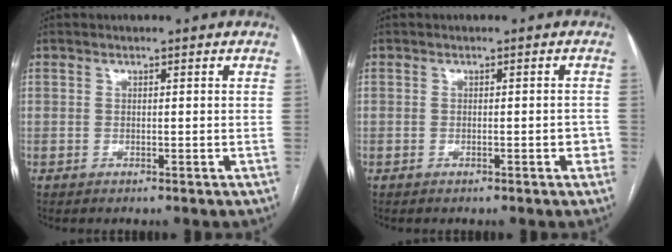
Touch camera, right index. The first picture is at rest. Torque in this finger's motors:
{"motor_torque": [0.45, -0.04, 0.12, 0.02]}